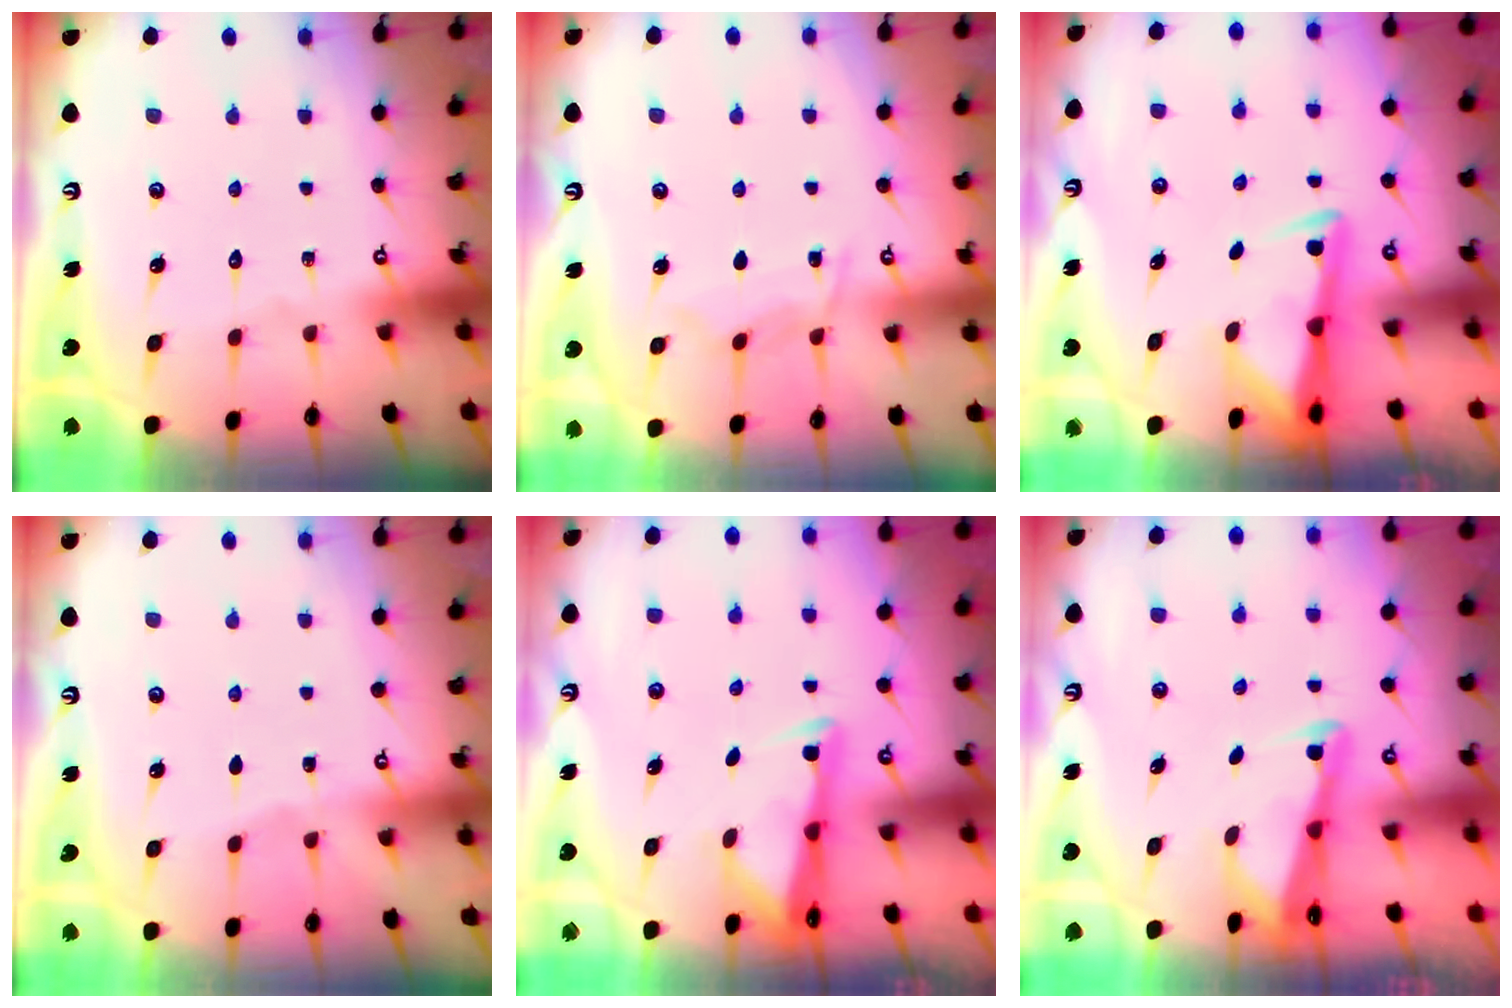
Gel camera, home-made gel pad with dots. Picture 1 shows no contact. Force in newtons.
{"total": 6.1, "press": 6.1, "slide": 0.7}
{"total": 2.8, "press": 2.7, "slide": 0.6}
{"total": 1.5, "press": 1.4, "slide": 0.2}
{"total": 2.9, "press": 2.9, "slide": 0.4}
{"total": 2.6, "press": 2.6, "slide": 0.2}